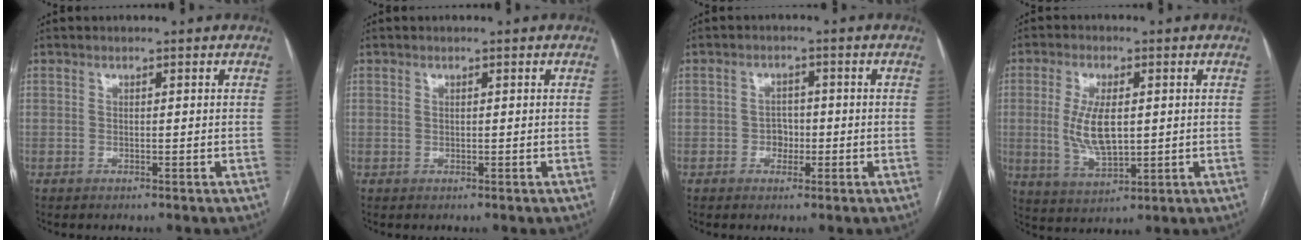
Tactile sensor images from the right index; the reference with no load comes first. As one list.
[{"total": 0.0}, {"total": 2.6, "force": [-0.8, 2.1, 1.4], "torque": [-0.015, 0.007, -0.012]}, {"total": 8.4, "force": [0.5, 3.3, 7.6], "torque": [-0.165, -0.004, 0.015]}]